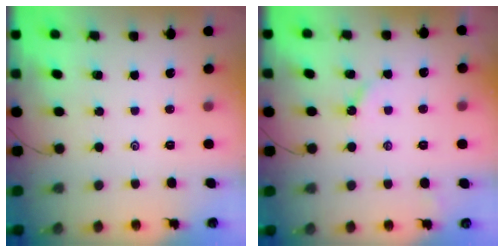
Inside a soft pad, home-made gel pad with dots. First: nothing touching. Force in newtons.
{"total": 2.8, "press": 2.8, "slide": 0.2}